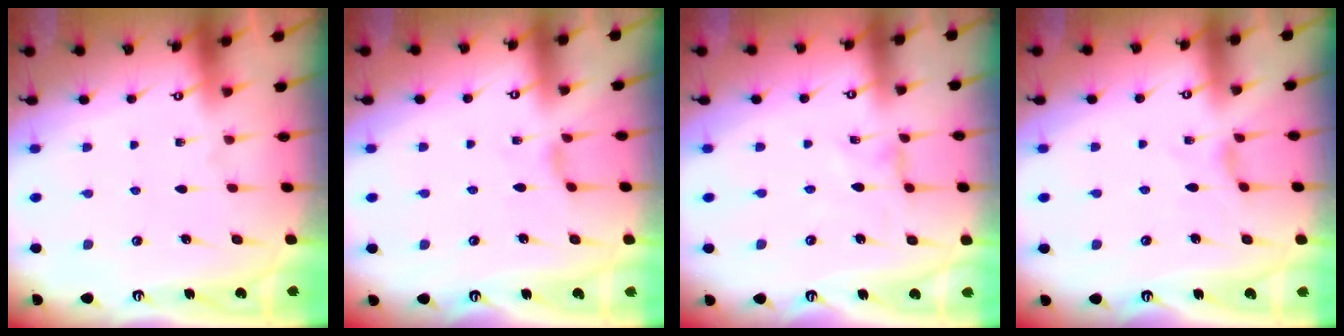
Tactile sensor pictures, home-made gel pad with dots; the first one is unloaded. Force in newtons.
{"total": 2.4, "press": 2.4, "slide": 0.4}
{"total": 0.0}
{"total": 1.7, "press": 1.6, "slide": 0.4}